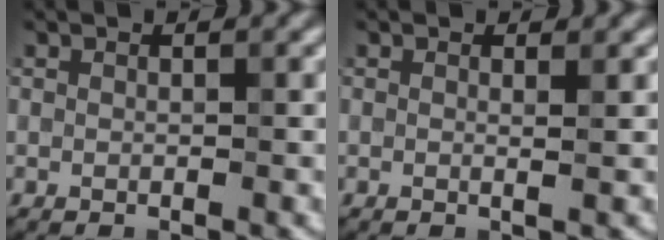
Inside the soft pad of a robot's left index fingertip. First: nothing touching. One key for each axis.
{"total": 0.7, "fx": 0.2, "fy": 0.1, "fz": 0.7, "tx": -0.008, "ty": -0.002, "tz": -0.001}